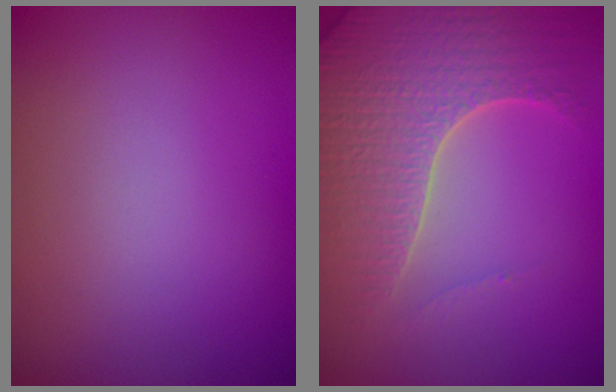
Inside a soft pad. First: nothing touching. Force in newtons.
{"total": 6.2, "press": 6.0, "slide": 1.5}